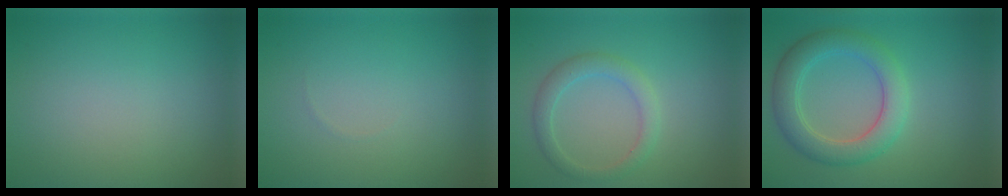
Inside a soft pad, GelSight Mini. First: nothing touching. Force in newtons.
{"total": 0.0}
{"total": 2.2, "press": 2.2, "slide": 0.1}
{"total": 4.6, "press": 4.6, "slide": 0.1}